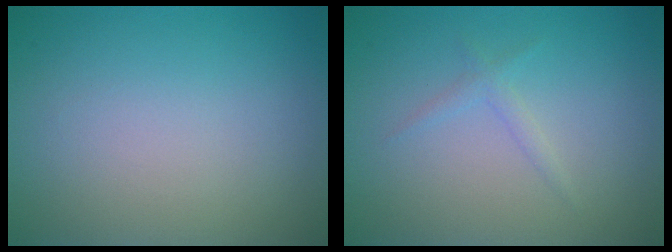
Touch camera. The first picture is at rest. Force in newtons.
{"total": 1.0, "press": 1.0, "slide": 0.0}